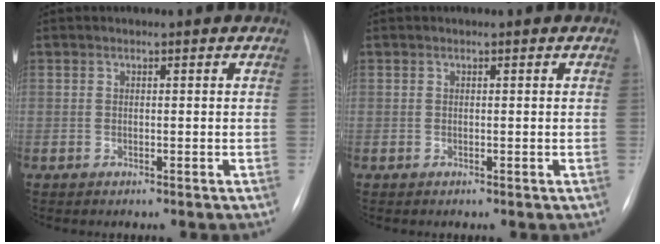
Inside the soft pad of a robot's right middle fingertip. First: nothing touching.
{"total": 0.0}